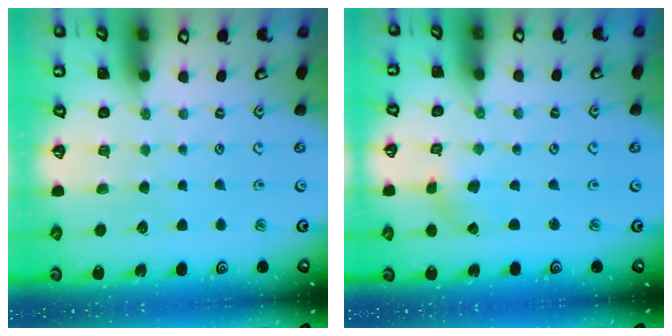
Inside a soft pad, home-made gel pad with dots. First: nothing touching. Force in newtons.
{"total": 0.5, "press": 0.5, "slide": 0.2}